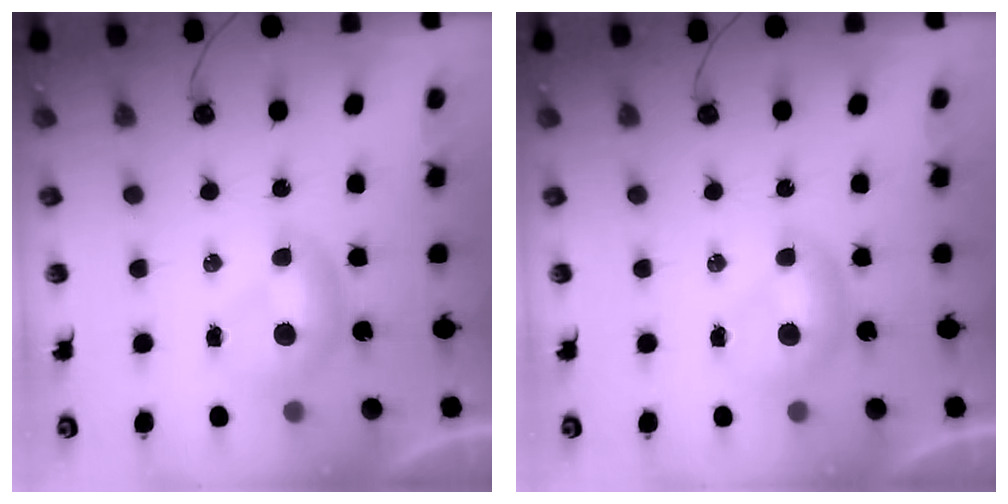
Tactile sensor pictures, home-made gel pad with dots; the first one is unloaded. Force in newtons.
{"total": 0.0}